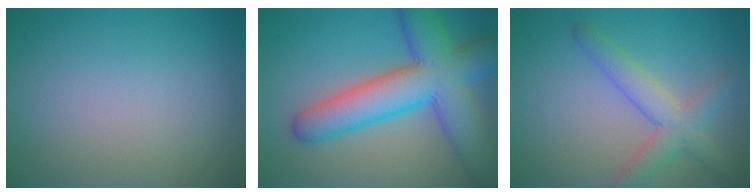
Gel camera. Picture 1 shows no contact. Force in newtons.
{"total": 10.4, "press": 10.4, "slide": 0.2}
{"total": 3.9, "press": 3.9, "slide": 0.2}